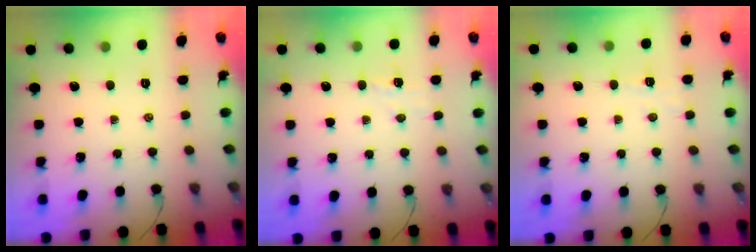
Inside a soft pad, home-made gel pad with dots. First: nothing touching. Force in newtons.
{"total": 2.5, "press": 2.4, "slide": 0.7}
{"total": 2.9, "press": 2.7, "slide": 0.8}